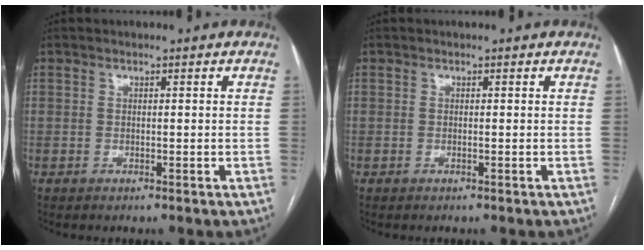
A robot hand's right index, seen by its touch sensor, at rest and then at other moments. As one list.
[{"total": 0.0}]